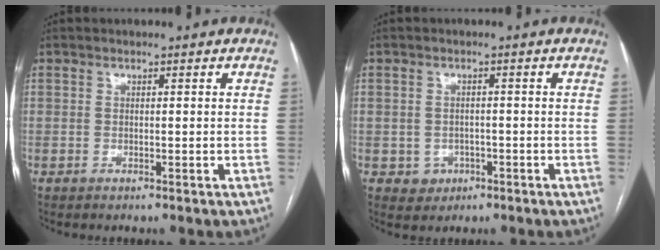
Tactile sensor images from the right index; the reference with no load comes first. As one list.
[{"total": 2.9, "force": [-1.1, 2.7, 0.6], "torque": [0.001, 0.008, -0.008]}]